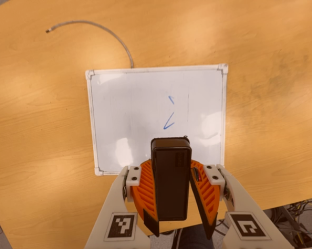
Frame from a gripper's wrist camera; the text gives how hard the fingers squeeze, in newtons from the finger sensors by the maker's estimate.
{"total": 8.1, "left": 8.2, "right": 8.0}